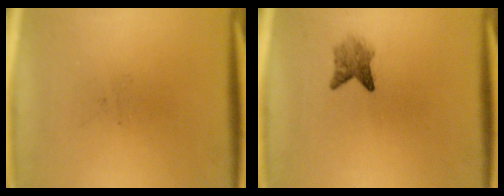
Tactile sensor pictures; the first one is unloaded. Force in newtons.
{"total": 2.6}